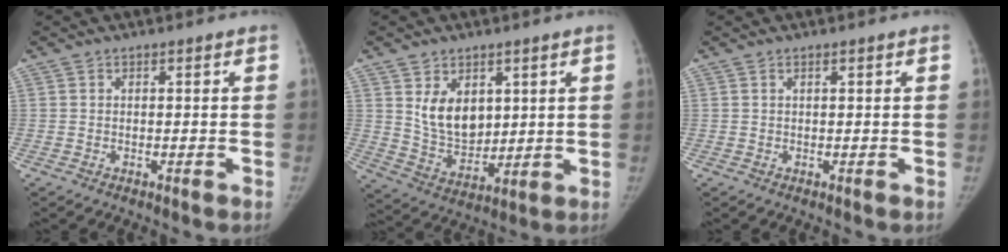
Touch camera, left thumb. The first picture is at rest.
{"total": 10.1, "force": [3.5, 6.9, 6.6], "torque": [-0.080, -0.034, 0.082]}
{"total": 0.7, "force": [0.4, 0.1, 0.5], "torque": [-0.009, 0.001, 0.007]}